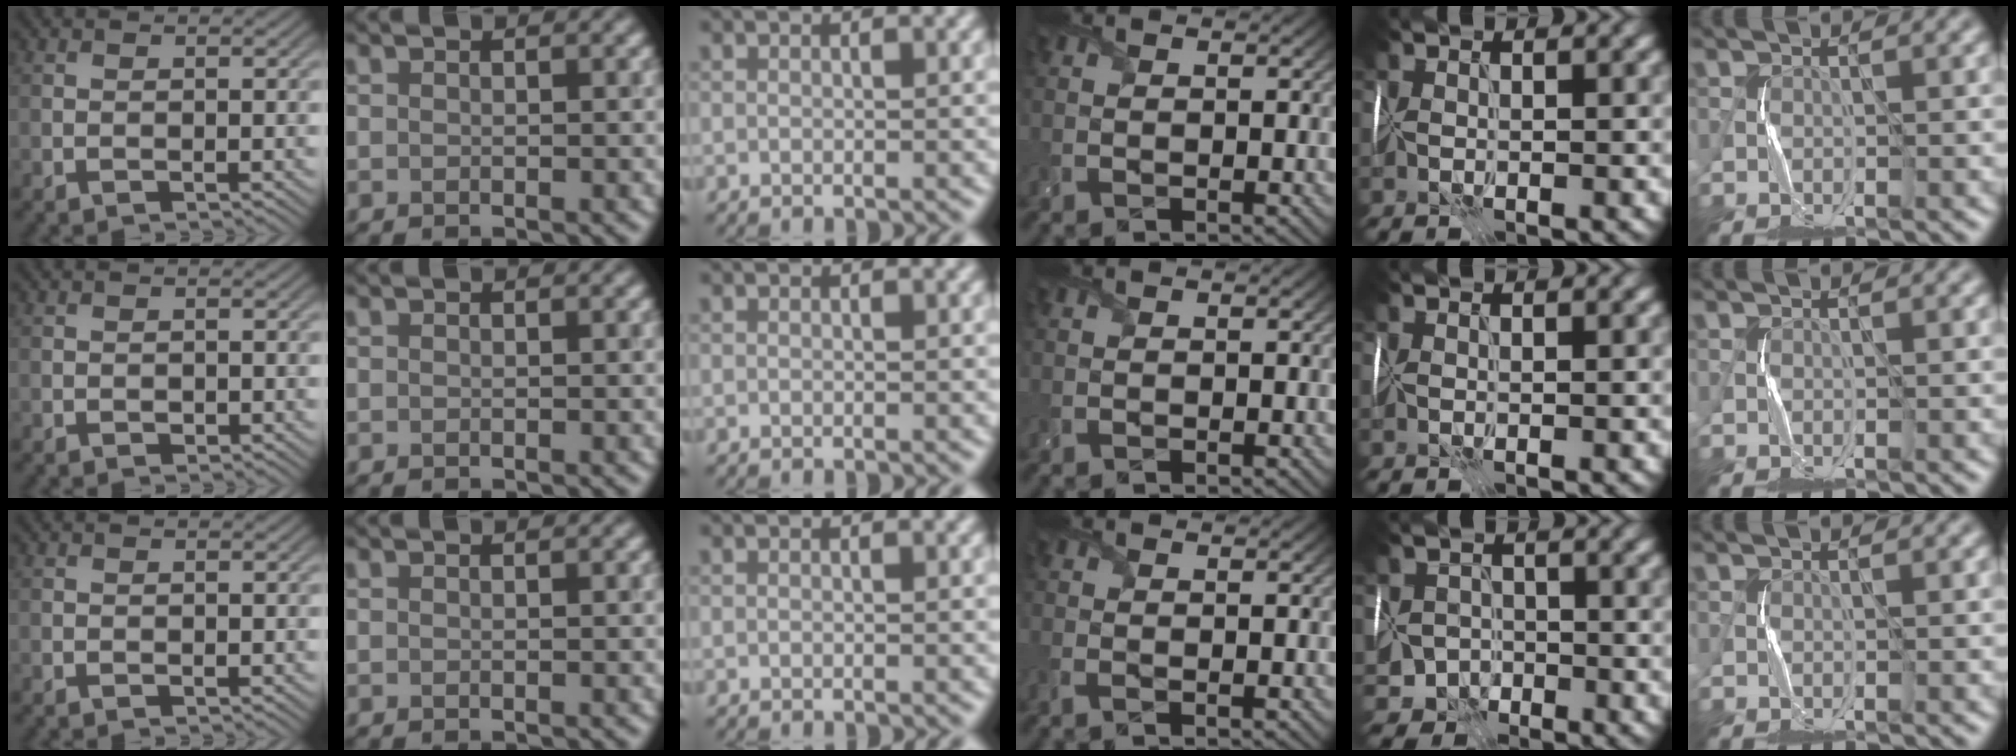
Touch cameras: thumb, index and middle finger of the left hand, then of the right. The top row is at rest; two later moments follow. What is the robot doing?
{"motion": "wrap", "object": "cellophane"}